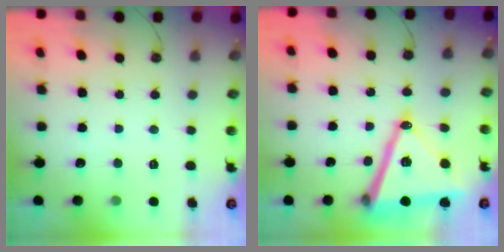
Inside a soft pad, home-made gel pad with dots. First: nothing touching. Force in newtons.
{"total": 19.6, "press": 19.2, "slide": 3.8}